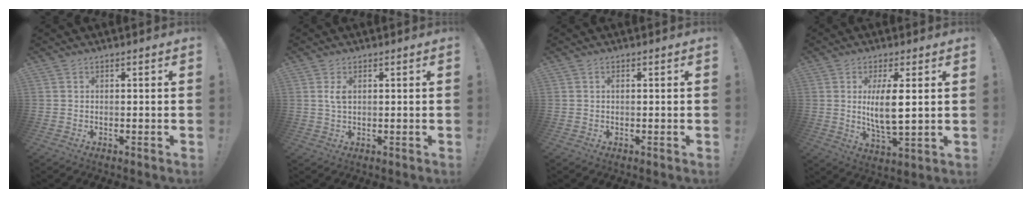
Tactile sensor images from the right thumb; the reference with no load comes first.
{"total": 2.9, "force": [1.0, 1.3, 2.4], "torque": [-0.043, -0.001, 0.015]}
{"total": 0.6, "force": [0.1, 0.1, 0.6], "torque": [-0.011, 0.002, 0.001]}
{"total": 9.4, "force": [1.7, 2.7, 8.9], "torque": [-0.176, -0.018, 0.023]}